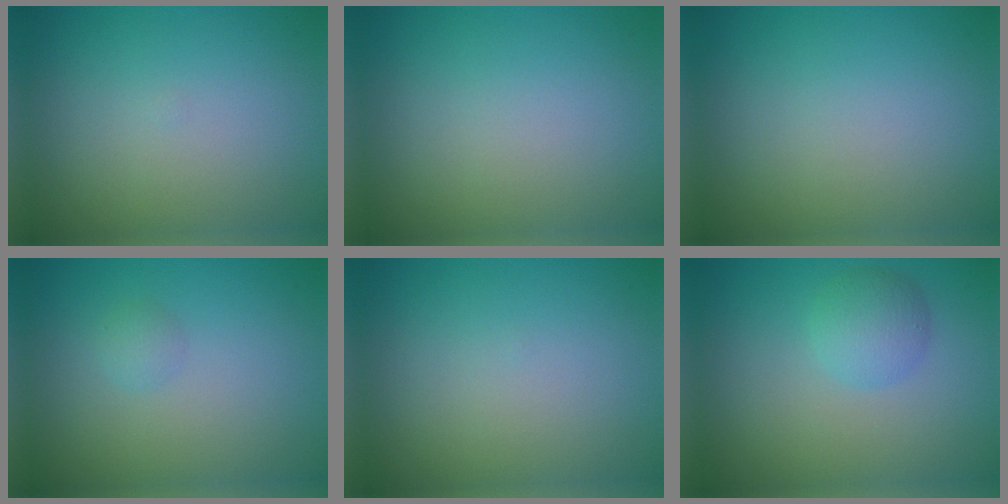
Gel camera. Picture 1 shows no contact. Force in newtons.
{"total": 0.0}
{"total": 0.0}
{"total": 1.0, "press": 1.0, "slide": 0.1}
{"total": 0.0}
{"total": 2.7, "press": 2.7, "slide": 0.1}